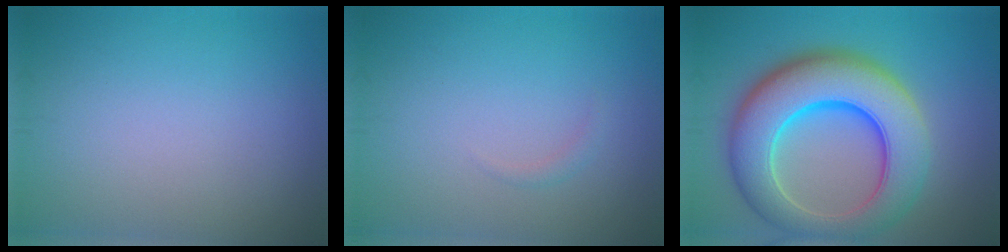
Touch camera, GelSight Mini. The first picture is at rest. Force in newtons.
{"total": 0.6, "press": 0.6, "slide": 0.0}
{"total": 11.5, "press": 11.5, "slide": 0.3}